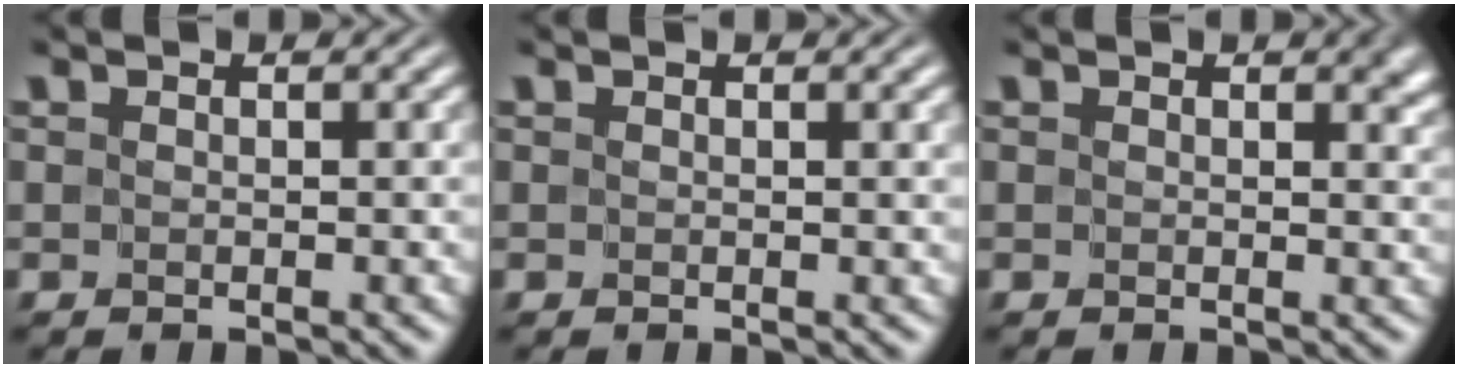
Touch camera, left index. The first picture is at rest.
{"total": 1.0, "force": [0.5, 0.2, 0.9], "torque": [-0.011, -0.002, 0.008]}
{"total": 2.9, "force": [1.1, 1.7, 2.1], "torque": [-0.016, 0.001, 0.013]}